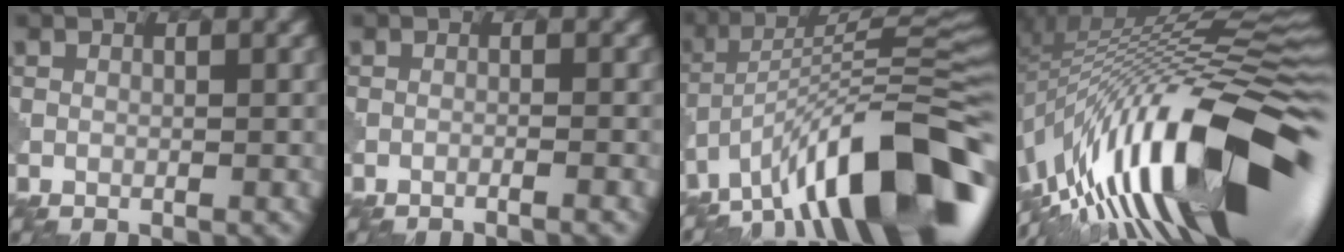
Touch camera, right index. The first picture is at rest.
{"total": 1.6, "force": [-1.0, 0.3, 1.2], "torque": [-0.013, 0.005, -0.028]}
{"total": 14.7, "force": [-9.3, 3.6, 10.8], "torque": [-0.164, 0.024, -0.159]}
{"total": 17.8, "force": [-6.0, 5.0, 15.9], "torque": [-0.245, 0.051, -0.130]}